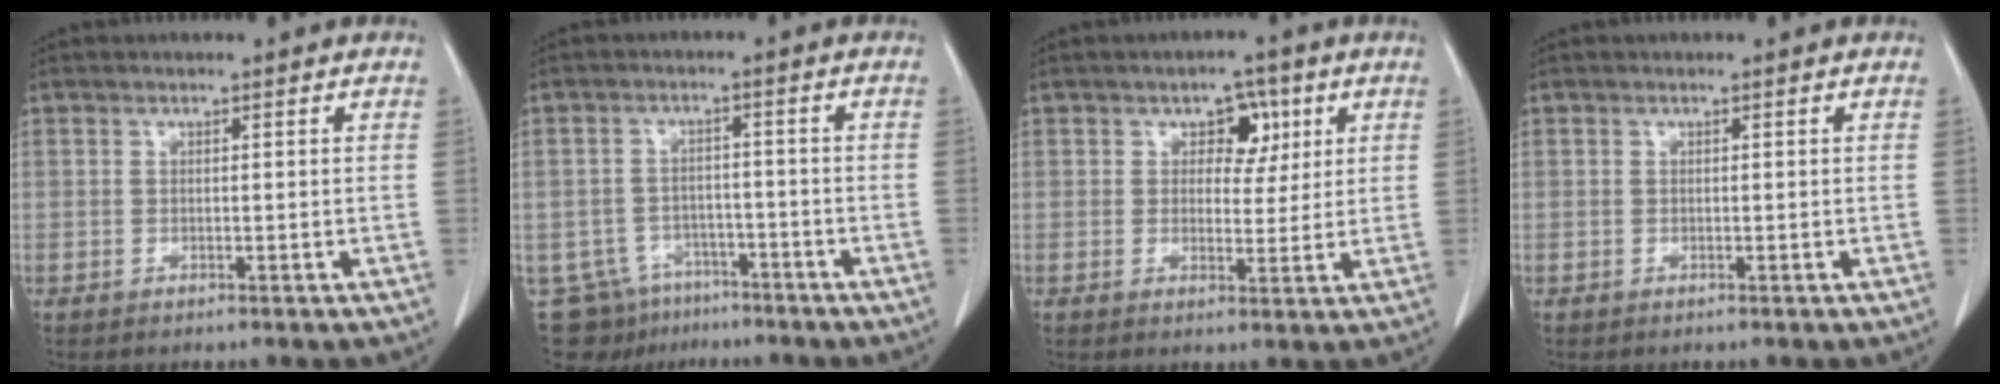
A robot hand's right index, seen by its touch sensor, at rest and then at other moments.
{"total": 9.2, "force": [-6.6, 6.3, 1.3], "torque": [-0.024, 0.017, -0.091]}
{"total": 4.7, "force": [1.9, 3.1, 3.0], "torque": [-0.032, 0.009, 0.027]}
{"total": 0.0}